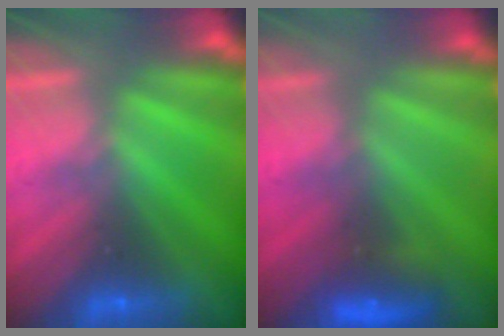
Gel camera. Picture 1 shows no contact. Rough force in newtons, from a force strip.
{"total": 2.9}